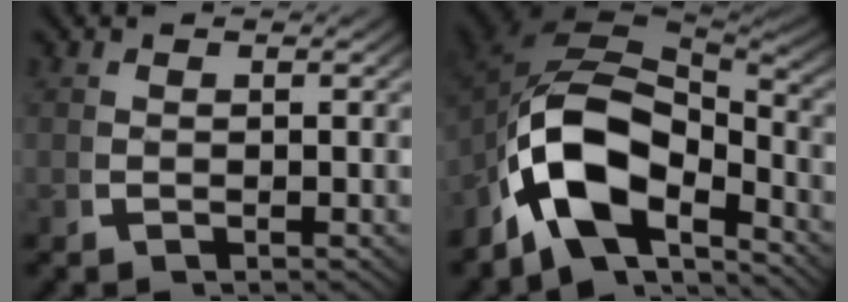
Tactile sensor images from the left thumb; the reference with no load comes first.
{"total": 16.1, "force": [-2.1, 10.6, 11.9], "torque": [-0.246, -0.046, -0.020]}